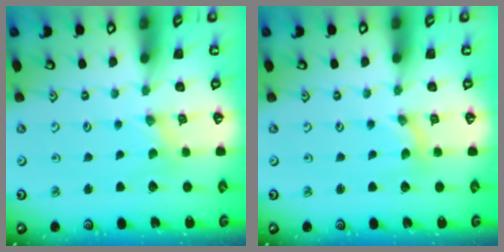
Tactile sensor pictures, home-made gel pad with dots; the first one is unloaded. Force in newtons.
{"total": 0.0}